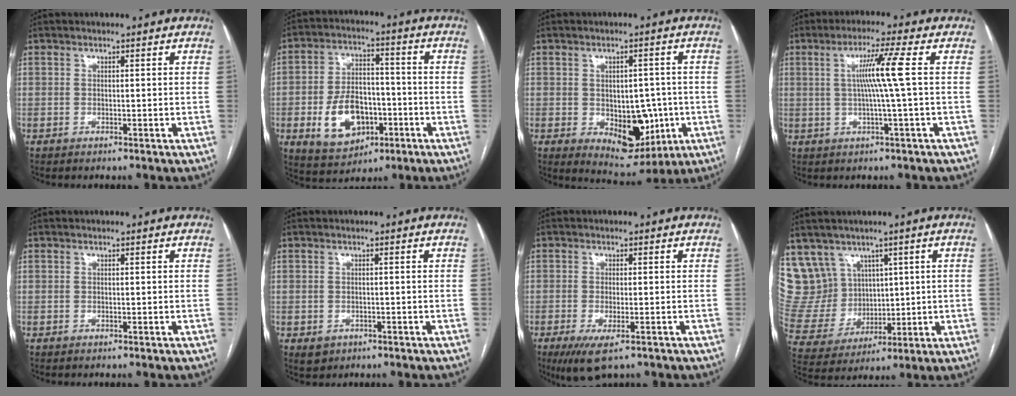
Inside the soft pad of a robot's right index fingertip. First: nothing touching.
{"total": 11.5, "force": [-3.6, 7.2, 8.1], "torque": [-0.161, 0.010, -0.052]}
{"total": 9.8, "force": [-1.7, 6.1, 7.4], "torque": [-0.094, 0.004, -0.007]}
{"total": 6.5, "force": [0.8, -1.7, 6.2], "torque": [-0.112, 0.005, 0.018]}
{"total": 0.0}
{"total": 2.0, "force": [-0.9, 1.6, 0.6], "torque": [-0.007, 0.002, -0.003]}
{"total": 5.8, "force": [-3.5, 1.5, 4.4], "torque": [-0.074, -0.016, -0.054]}
{"total": 11.2, "force": [6.5, 8.9, 1.5], "torque": [-0.051, 0.052, 0.153]}